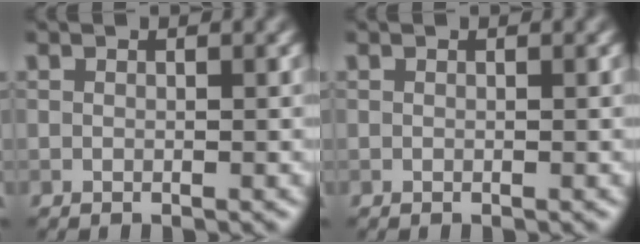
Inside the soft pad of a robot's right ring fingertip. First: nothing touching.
{"total": 0.0}